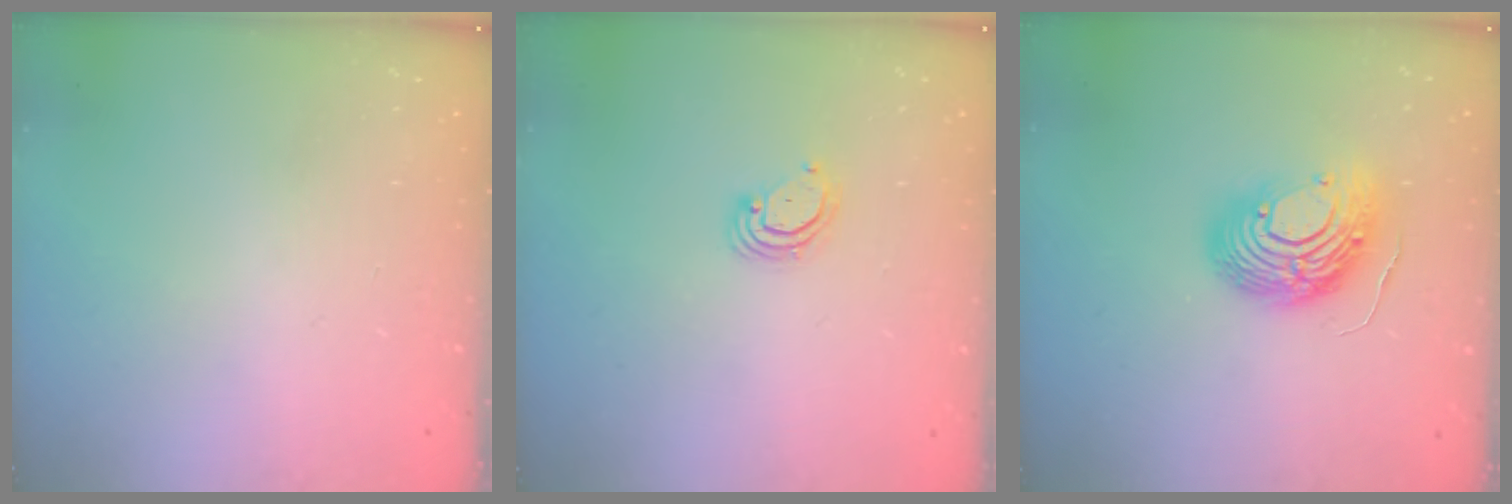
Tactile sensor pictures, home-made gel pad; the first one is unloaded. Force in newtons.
{"total": 3.0, "press": 2.9, "slide": 0.3}
{"total": 13.9, "press": 13.8, "slide": 1.5}